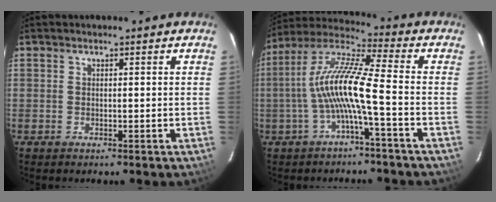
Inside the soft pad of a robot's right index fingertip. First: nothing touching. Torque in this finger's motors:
{"motor_torque": [1.67, -0.47, 1.05, 0.21]}